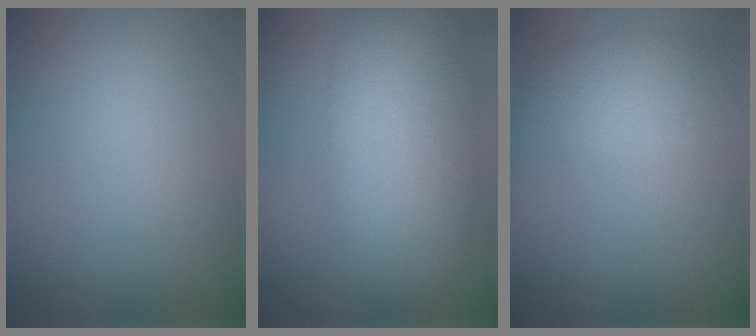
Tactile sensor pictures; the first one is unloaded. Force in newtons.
{"total": 9.1, "press": 9.1, "slide": 0.3}
{"total": 2.9, "press": 2.9, "slide": 0.1}